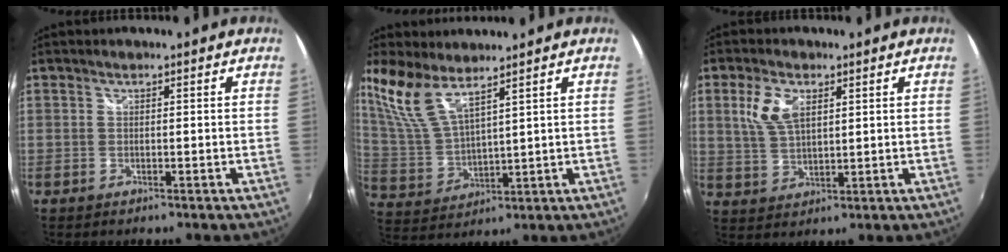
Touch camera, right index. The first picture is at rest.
{"total": 9.5, "force": [7.0, 2.3, 6.0], "torque": [-0.130, 0.005, 0.156]}
{"total": 6.9, "force": [2.5, 3.6, 5.3], "torque": [-0.111, 0.007, 0.053]}